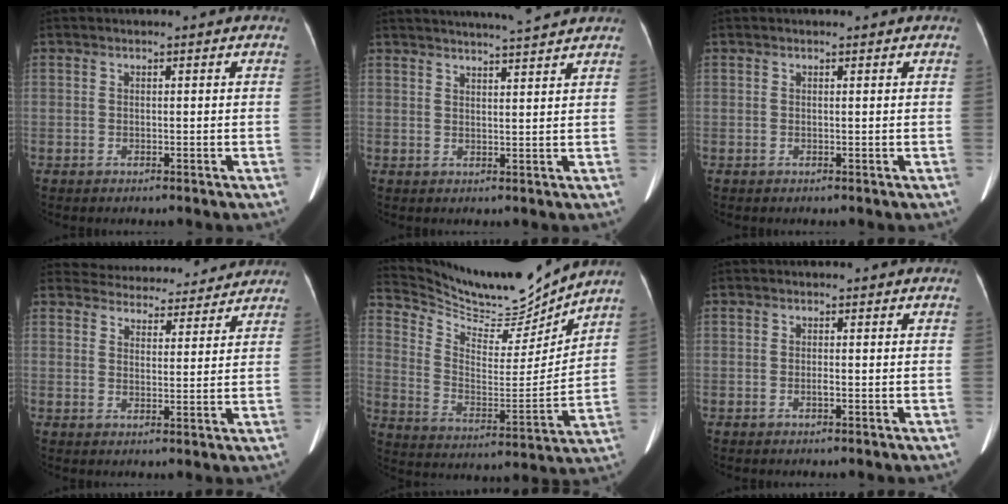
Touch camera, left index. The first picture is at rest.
{"total": 8.9, "force": [8.2, -0.7, 3.3], "torque": [-0.049, 0.004, 0.104]}
{"total": 0.8, "force": [0.8, 0.0, 0.3], "torque": [-0.008, -0.005, 0.008]}
{"total": 14.4, "force": [13.8, 3.5, 2.0], "torque": [-0.014, 0.010, 0.174]}
{"total": 15.8, "force": [15.4, 1.2, 3.6], "torque": [-0.089, -0.044, 0.258]}
{"total": 0.6, "force": [-0.1, -0.1, 0.5], "torque": [-0.007, 0.003, -0.001]}